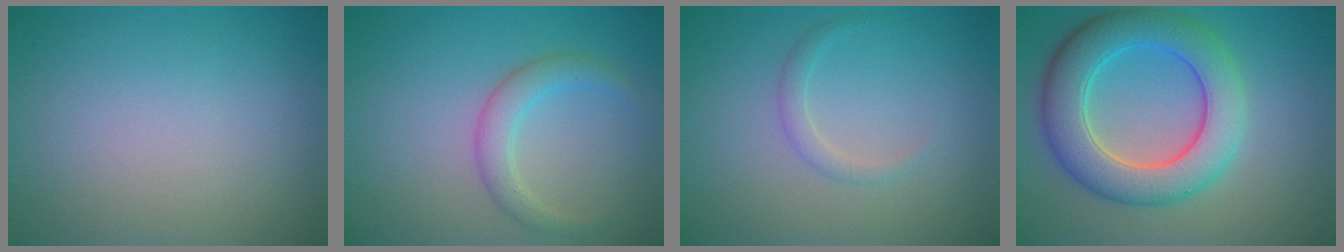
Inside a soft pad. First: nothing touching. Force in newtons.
{"total": 2.6, "press": 2.6, "slide": 0.2}
{"total": 1.2, "press": 1.2, "slide": 0.1}
{"total": 7.8, "press": 7.8, "slide": 0.4}